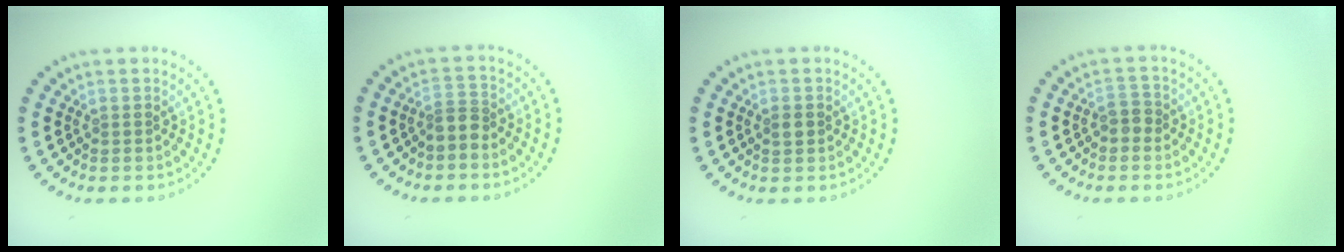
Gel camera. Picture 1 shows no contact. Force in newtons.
{"total": 1.9, "press": 1.4, "slide": 1.3}
{"total": 1.2, "press": 1.2, "slide": 0.1}
{"total": 1.5, "press": 1.4, "slide": 0.6}